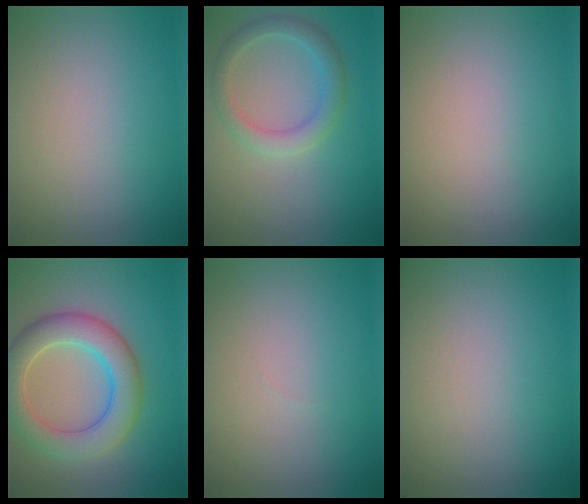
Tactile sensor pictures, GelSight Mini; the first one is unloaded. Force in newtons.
{"total": 2.9, "press": 2.9, "slide": 0.2}
{"total": 0.0}
{"total": 6.4, "press": 6.4, "slide": 0.3}
{"total": 0.0}
{"total": 0.0}